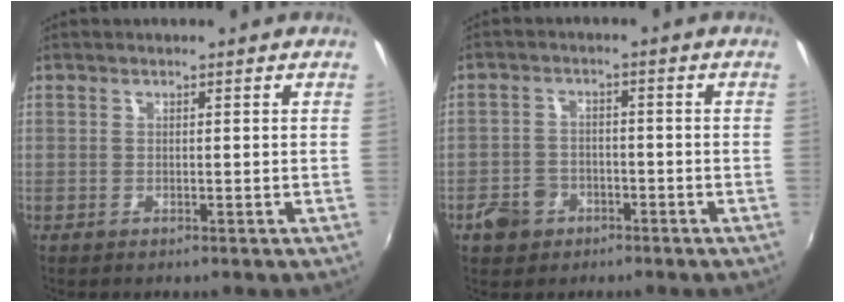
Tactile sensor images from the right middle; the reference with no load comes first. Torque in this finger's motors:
{"motor_torque": [0.58, -0.51, 0.02, 0.01]}